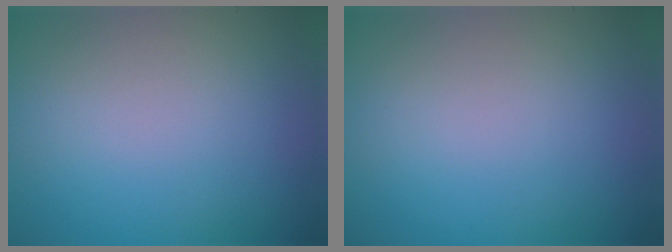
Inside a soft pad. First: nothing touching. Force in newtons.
{"total": 0.0}